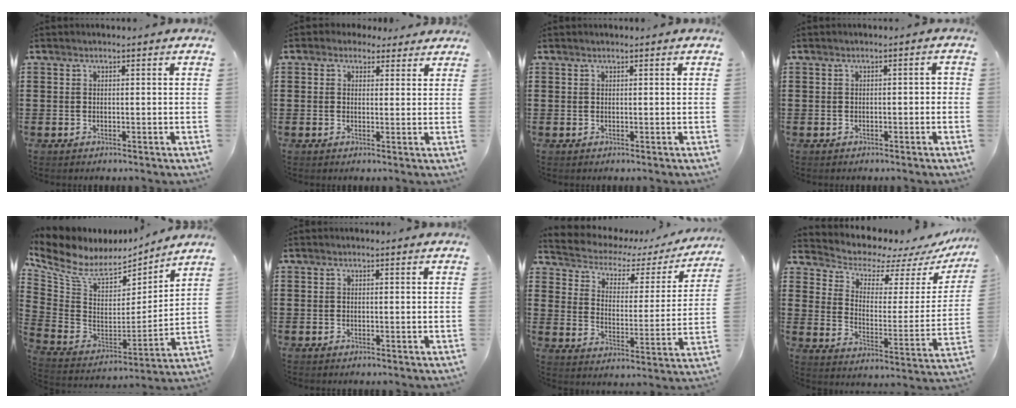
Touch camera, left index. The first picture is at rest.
{"total": 2.3, "force": [1.6, 1.5, 0.5], "torque": [-0.009, 0.006, 0.028]}
{"total": 0.0}
{"total": 1.0, "force": [-0.7, 0.3, 0.6], "torque": [-0.013, 0.002, -0.017]}
{"total": 8.3, "force": [6.4, 3.6, 4.0], "torque": [-0.114, -0.041, 0.113]}
{"total": 0.0}
{"total": 3.3, "force": [2.3, 1.9, 1.3], "torque": [-0.043, -0.015, 0.028]}
{"total": 5.5, "force": [4.9, 2.1, 1.2], "torque": [-0.048, -0.042, 0.081]}